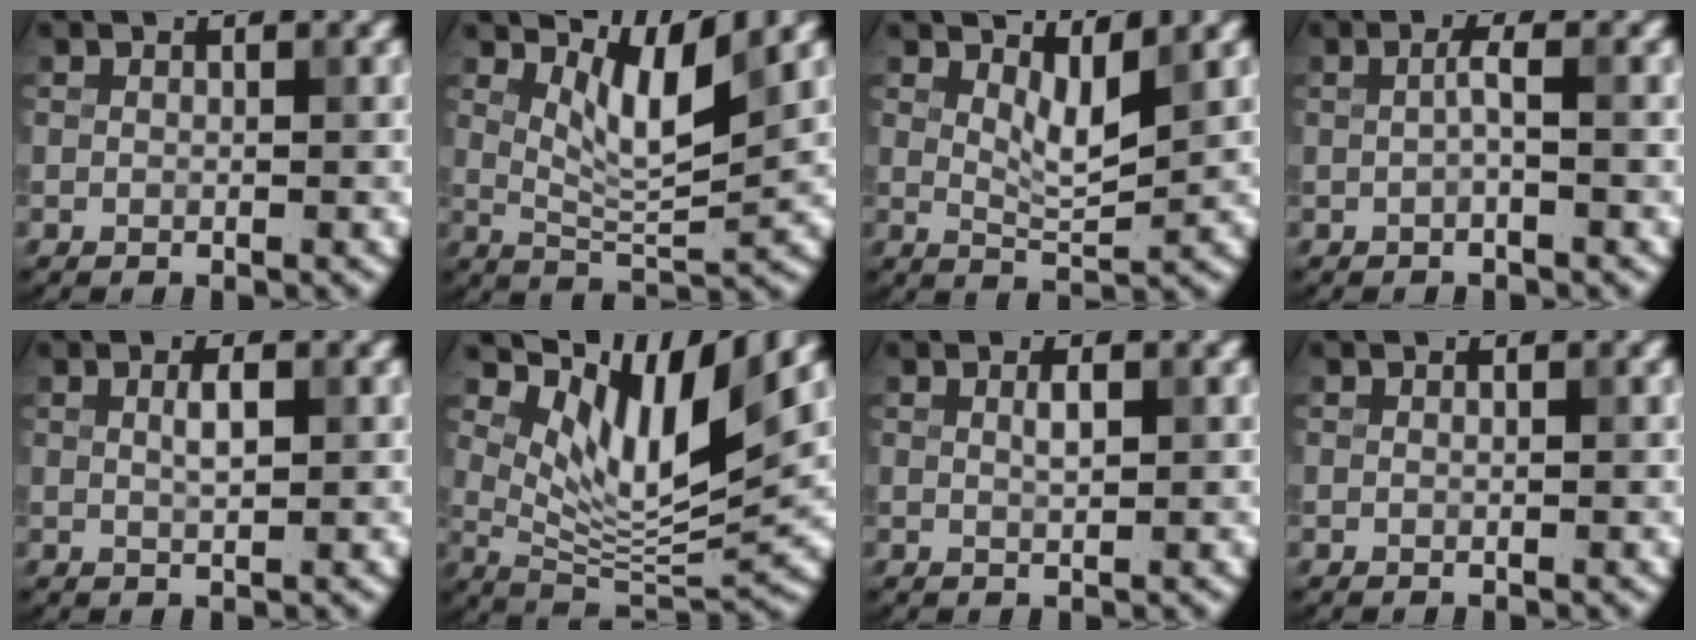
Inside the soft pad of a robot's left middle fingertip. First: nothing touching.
{"total": 3.9, "force": [2.1, 1.0, 3.1], "torque": [-0.066, -0.010, 0.043]}
{"total": 2.6, "force": [1.3, 0.7, 2.1], "torque": [-0.040, -0.005, 0.029]}
{"total": 0.8, "force": [-0.2, -0.2, 0.8], "torque": [-0.019, 0.006, -0.001]}
{"total": 1.3, "force": [0.3, 0.3, 1.2], "torque": [-0.028, 0.004, 0.010]}
{"total": 8.7, "force": [4.6, 2.7, 6.8], "torque": [-0.116, -0.013, 0.093]}
{"total": 0.9, "force": [0.3, 0.2, 0.9], "torque": [-0.019, 0.003, 0.009]}
{"total": 0.0}